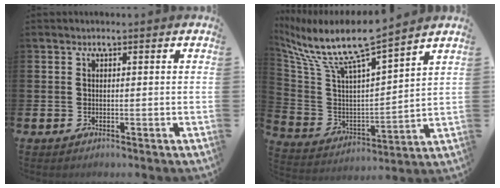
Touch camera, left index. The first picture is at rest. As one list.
[{"total": 9.8, "force": [8.7, 1.0, 4.5], "torque": [-0.129, -0.070, 0.143]}]